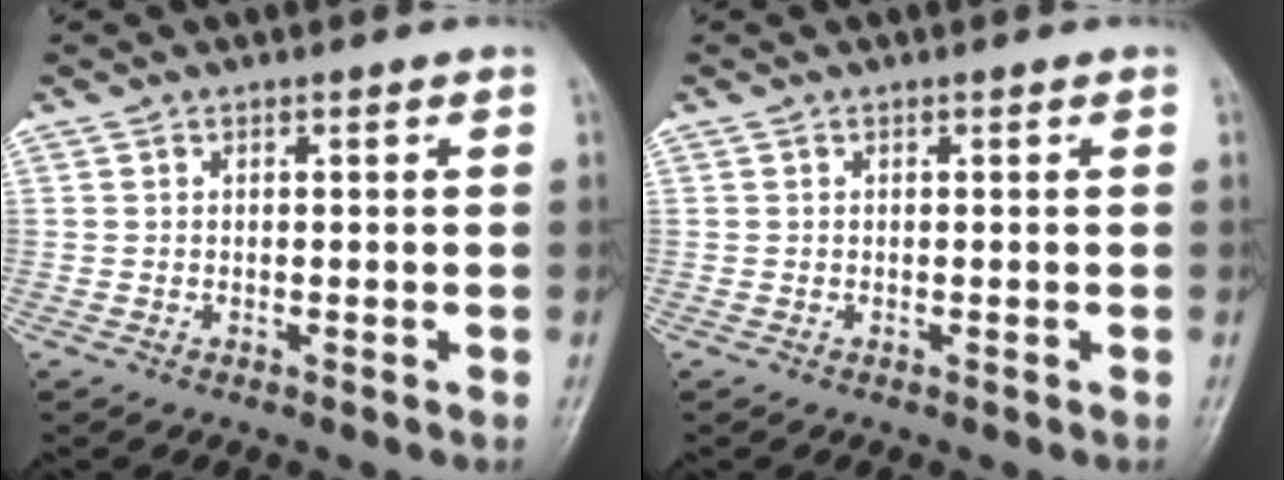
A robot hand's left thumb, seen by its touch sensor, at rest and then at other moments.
{"total": 0.0}